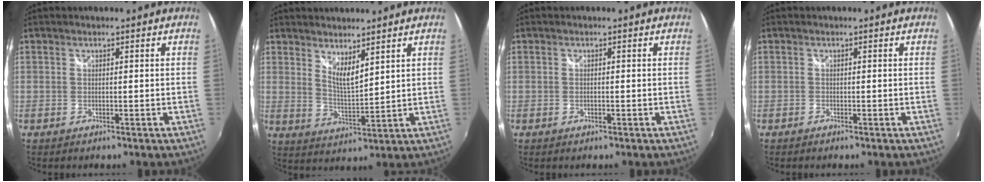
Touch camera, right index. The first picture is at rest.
{"total": 5.3, "force": [4.0, 1.1, 3.3], "torque": [-0.055, -0.012, 0.069]}
{"total": 0.8, "force": [-0.3, 0.4, 0.5], "torque": [-0.012, -0.001, -0.006]}
{"total": 0.7, "force": [-0.6, 0.3, 0.2], "torque": [-0.005, -0.003, -0.013]}